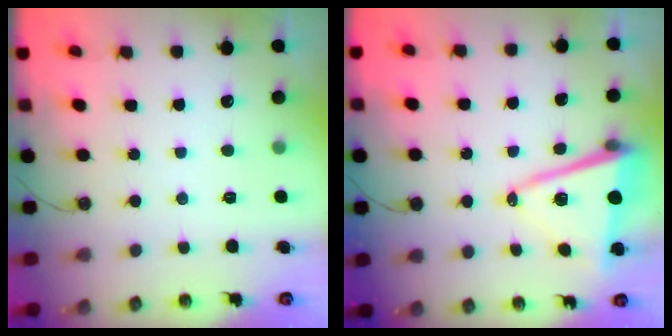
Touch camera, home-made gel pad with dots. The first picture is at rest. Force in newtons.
{"total": 11.3, "press": 11.1, "slide": 2.1}